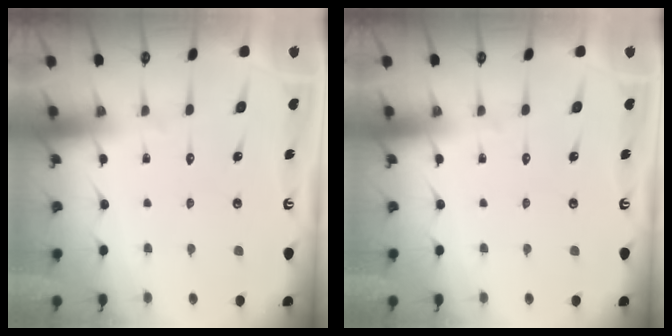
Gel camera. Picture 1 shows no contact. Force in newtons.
{"total": 0.0}